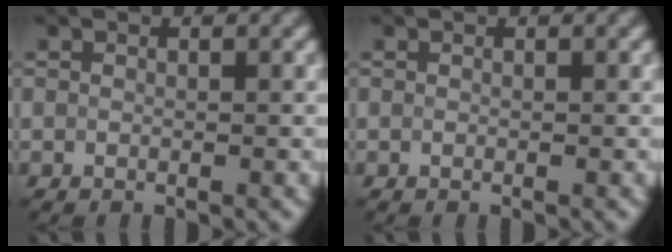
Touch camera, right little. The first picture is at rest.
{"total": 0.0}